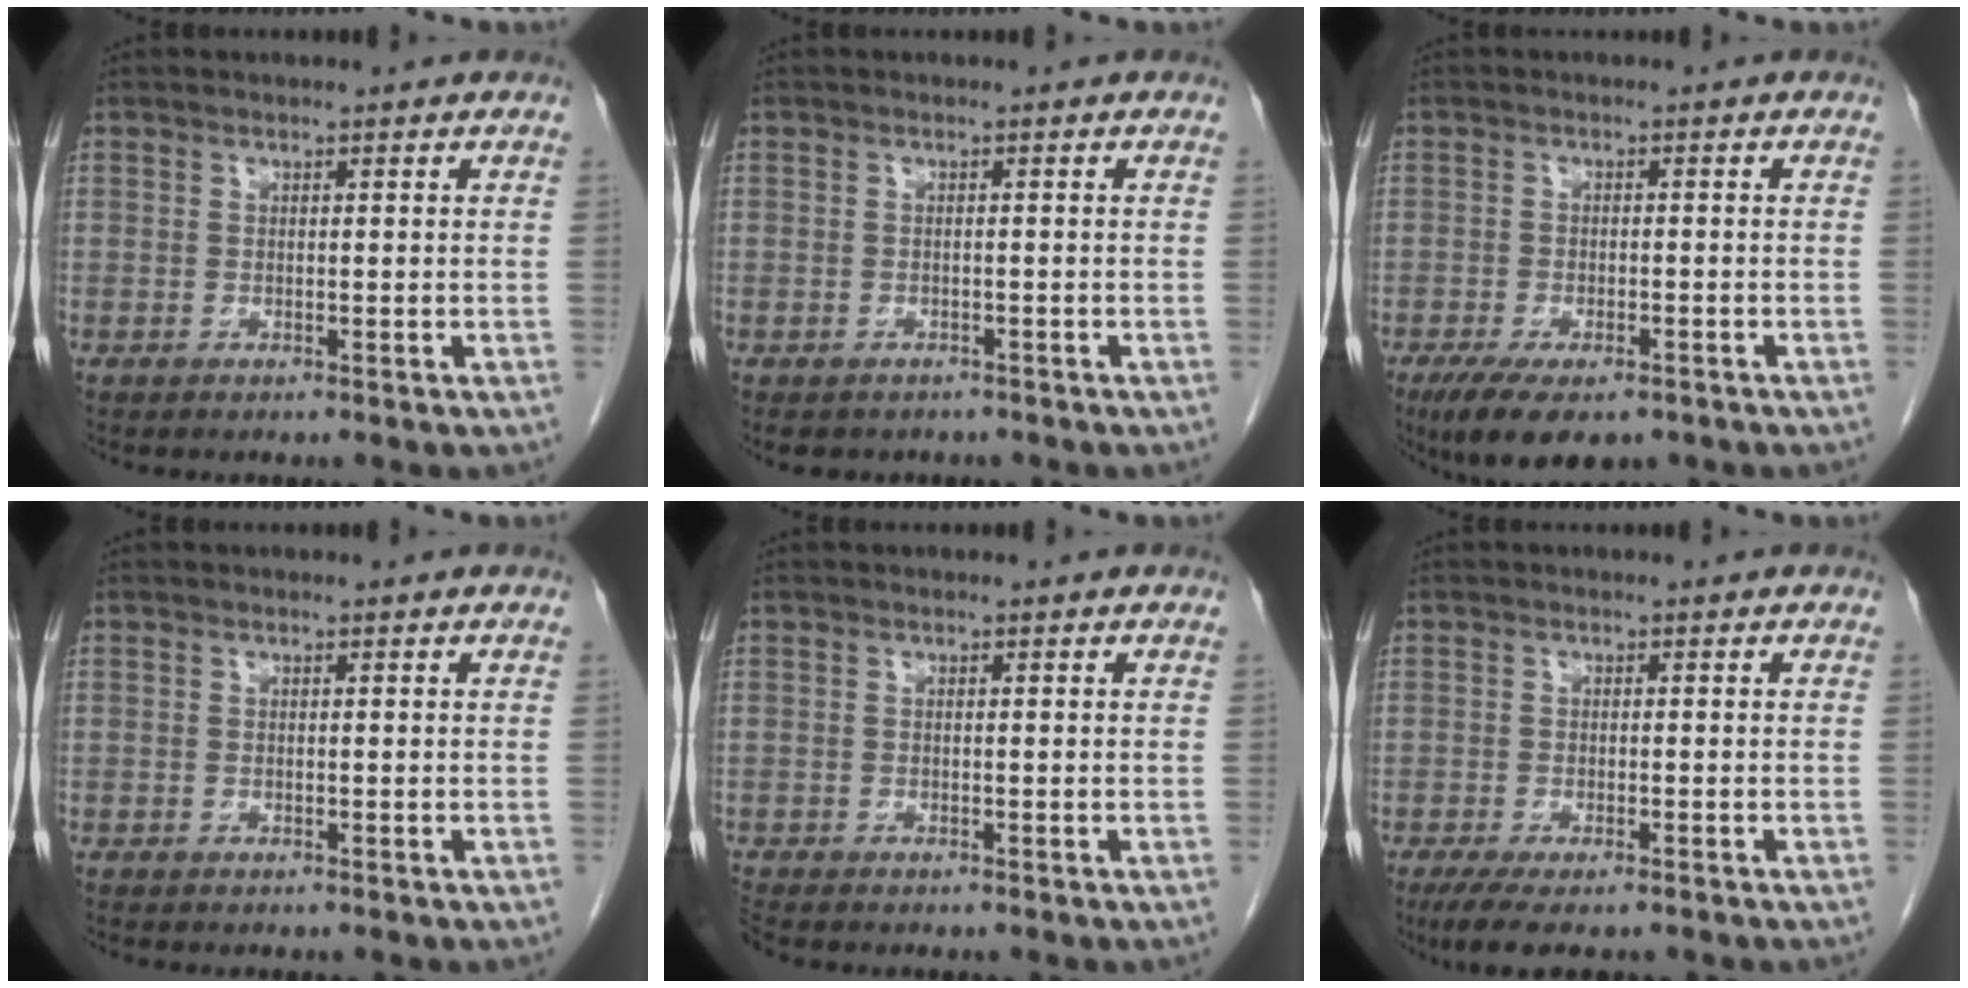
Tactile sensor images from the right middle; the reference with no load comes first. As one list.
[{"total": 4.5, "force": [-3.8, 2.2, 1.0], "torque": [-0.011, 0.000, -0.045]}, {"total": 9.0, "force": [-6.2, 3.3, 5.6], "torque": [-0.093, -0.015, -0.094]}, {"total": 0.6, "force": [-0.5, 0.1, 0.2], "torque": [-0.004, 0.000, -0.008]}, {"total": 1.1, "force": [-1.1, -0.2, 0.1], "torque": [-0.011, -0.007, -0.022]}, {"total": 6.5, "force": [-5.0, 1.5, 3.9], "torque": [-0.062, -0.016, -0.078]}]